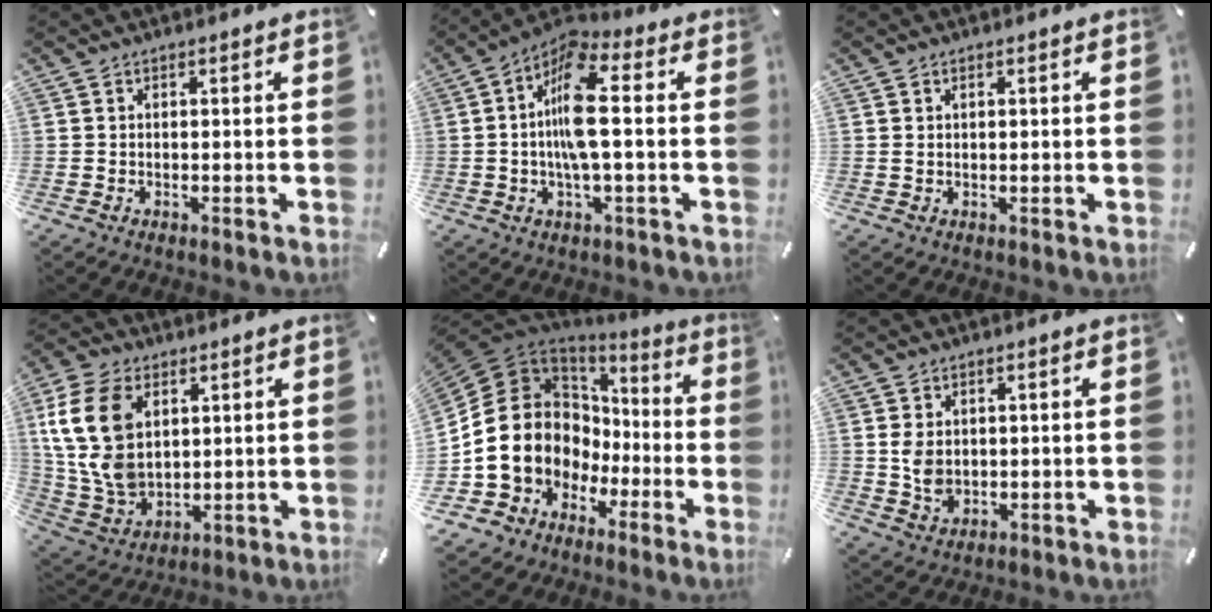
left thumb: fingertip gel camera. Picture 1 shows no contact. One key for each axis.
{"total": 12.1, "fx": -0.4, "fy": 3.8, "fz": 11.5, "tx": -0.233, "ty": -0.002, "tz": -0.009}
{"total": 1.0, "fx": 0.4, "fy": 0.5, "fz": 0.9, "tx": -0.017, "ty": 0.002, "tz": 0.006}
{"total": 17.3, "fx": 4.3, "fy": 12.7, "fz": 10.9, "tx": -0.256, "ty": -0.006, "tz": 0.077}
{"total": 15.5, "fx": -2.0, "fy": 13.9, "fz": 6.6, "tx": -0.150, "ty": -0.015, "tz": -0.027}
{"total": 5.4, "fx": 0.6, "fy": 4.1, "fz": 3.5, "tx": -0.072, "ty": -0.009, "tz": 0.006}